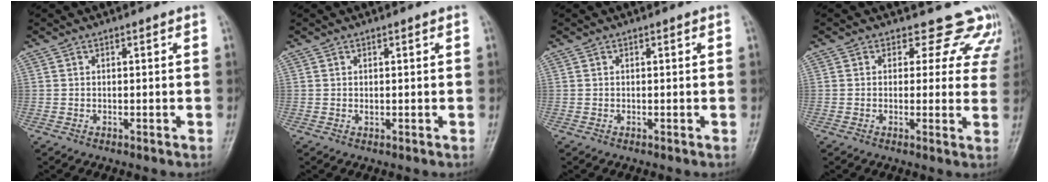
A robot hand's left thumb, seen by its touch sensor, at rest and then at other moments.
{"total": 0.7, "force": [0.2, 0.4, 0.6], "torque": [-0.006, -0.001, 0.005]}
{"total": 0.0}
{"total": 9.1, "force": [7.6, 4.9, 0.8], "torque": [0.047, -0.033, 0.055]}